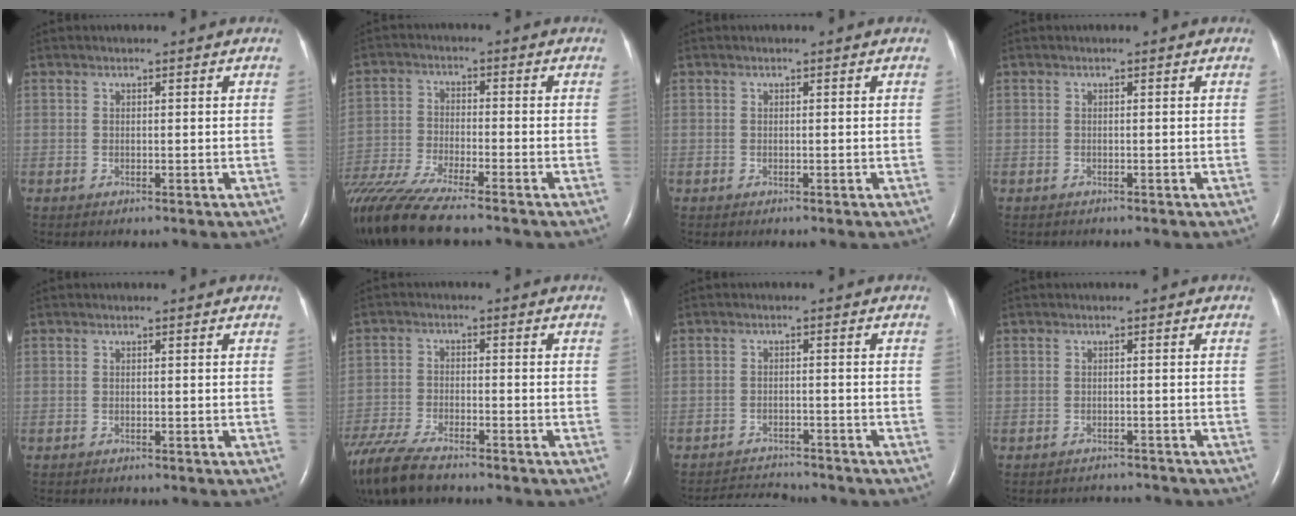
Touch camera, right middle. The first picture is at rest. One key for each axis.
{"total": 13.2, "fx": -11.0, "fy": 1.0, "fz": 7.1, "tx": -0.143, "ty": -0.035, "tz": -0.196}
{"total": 0.0}
{"total": 1.0, "fx": -0.9, "fy": 0.3, "fz": 0.2, "tx": -0.012, "ty": -0.002, "tz": -0.011}
{"total": 1.6, "fx": -1.4, "fy": 0.5, "fz": 0.5, "tx": -0.013, "ty": -0.003, "tz": -0.016}
{"total": 11.8, "fx": -9.8, "fy": 2.7, "fz": 6.2, "tx": -0.123, "ty": -0.026, "tz": -0.169}
{"total": 5.7, "fx": -5.6, "fy": 0.5, "fz": 0.2, "tx": -0.011, "ty": -0.004, "tz": -0.091}
{"total": 4.0, "fx": -3.9, "fy": 0.4, "fz": -0.6, "tx": 0.007, "ty": -0.001, "tz": -0.053}